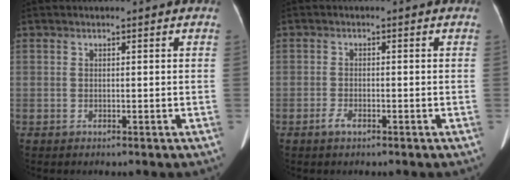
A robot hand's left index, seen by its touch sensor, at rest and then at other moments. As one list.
[{"total": 1.7, "force": [-1.1, 0.6, 1.1], "torque": [-0.029, -0.002, -0.018]}]